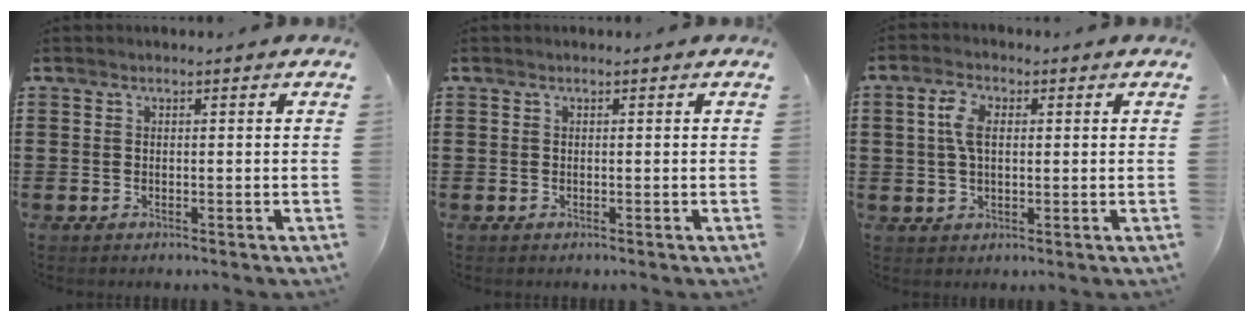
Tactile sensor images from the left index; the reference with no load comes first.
{"total": 0.0}
{"total": 4.7, "force": [0.9, 2.4, 4.0], "torque": [-0.092, 0.010, 0.012]}